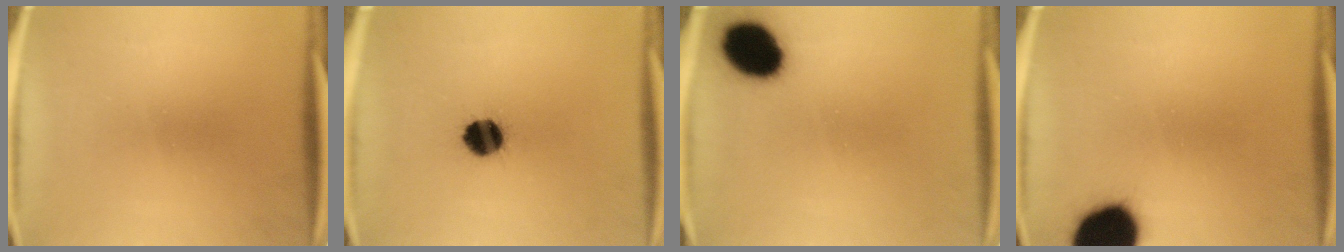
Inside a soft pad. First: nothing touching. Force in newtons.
{"total": 8.2}
{"total": 12.1}
{"total": 18.6}